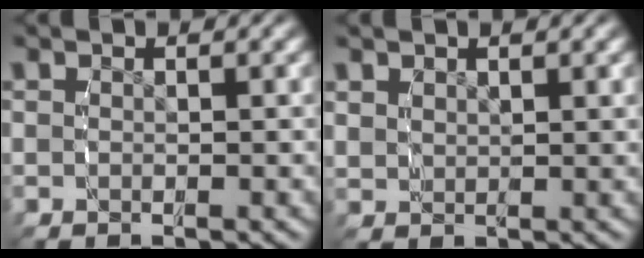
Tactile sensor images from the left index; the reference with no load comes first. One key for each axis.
{"total": 1.6, "fx": 1.1, "fy": 0.8, "fz": 0.8, "tx": -0.016, "ty": -0.007, "tz": 0.032}